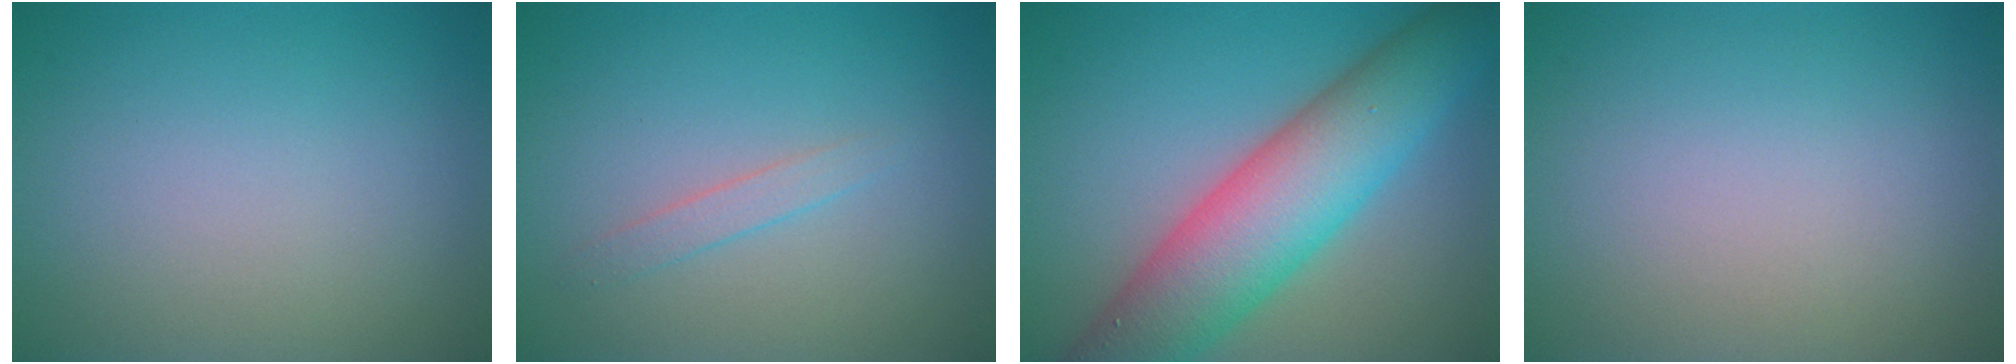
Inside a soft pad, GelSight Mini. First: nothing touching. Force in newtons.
{"total": 1.1, "press": 1.1, "slide": 0.1}
{"total": 10.0, "press": 10.0, "slide": 0.5}
{"total": 0.0}